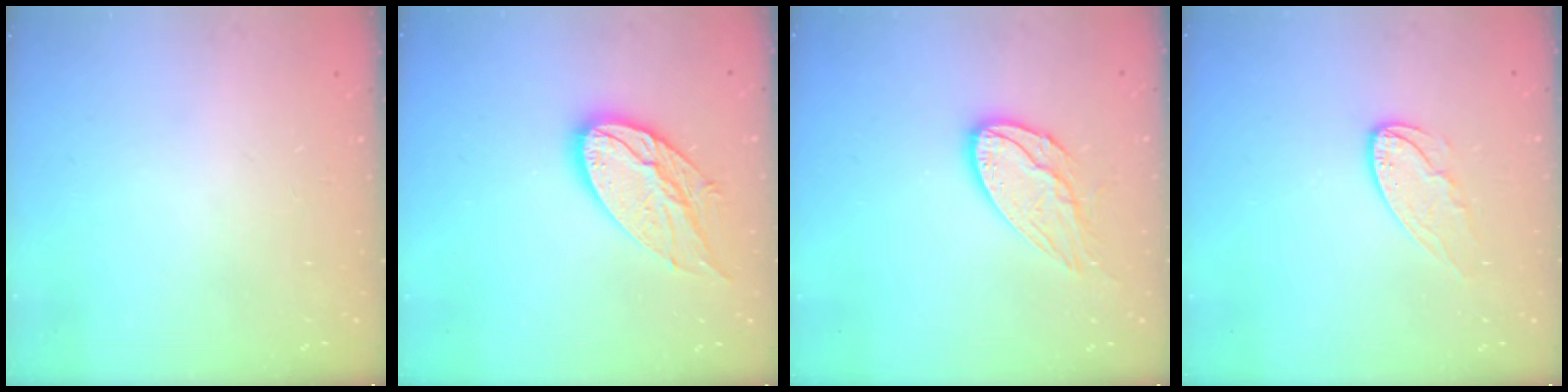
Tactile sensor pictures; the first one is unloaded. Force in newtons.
{"total": 15.3, "press": 15.3, "slide": 1.1}
{"total": 11.5, "press": 11.5, "slide": 0.6}
{"total": 7.5, "press": 7.5, "slide": 0.3}